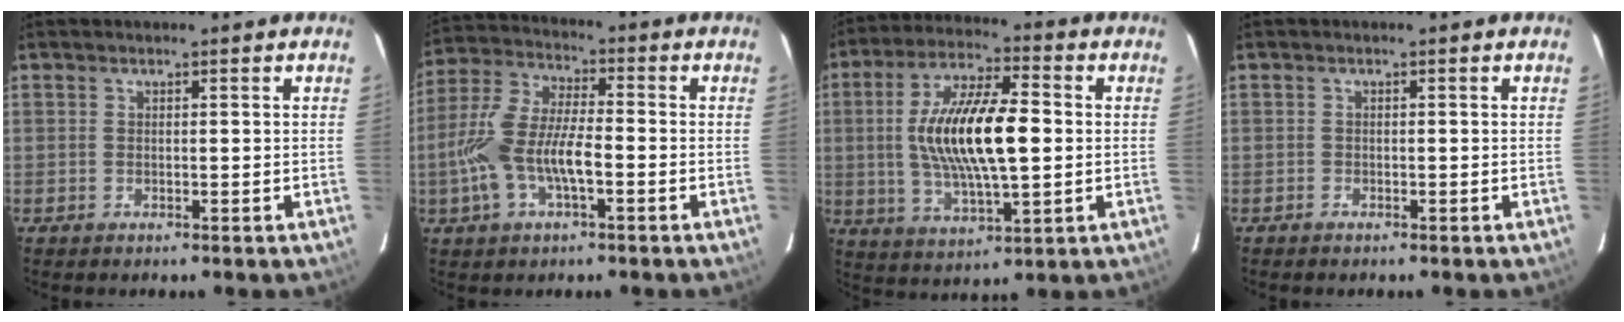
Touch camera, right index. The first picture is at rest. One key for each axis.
{"total": 12.0, "fx": -3.5, "fy": 4.6, "fz": 10.5, "tx": -0.227, "ty": 0.005, "tz": -0.067}
{"total": 16.9, "fx": 0.6, "fy": 5.6, "fz": 15.9, "tx": -0.300, "ty": 0.007, "tz": 0.012}
{"total": 0.7, "fx": -0.6, "fy": 0.2, "fz": 0.0, "tx": -0.003, "ty": 0.002, "tz": -0.011}